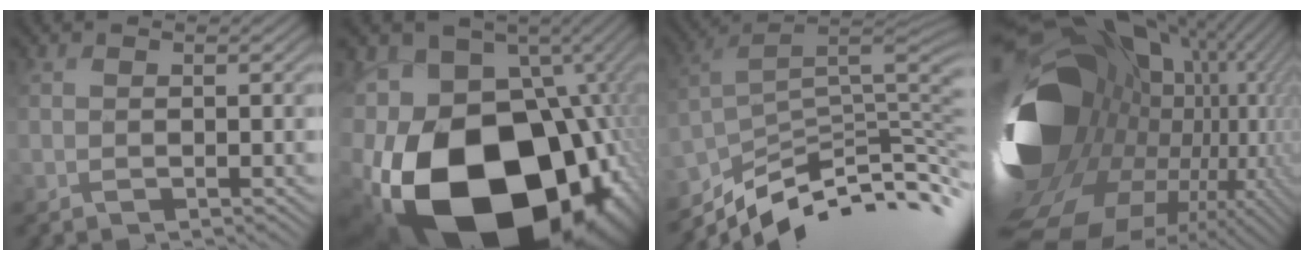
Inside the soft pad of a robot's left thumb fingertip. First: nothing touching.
{"total": 23.8, "force": [-10.2, 16.3, 14.1], "torque": [-0.284, -0.068, -0.123]}
{"total": 10.5, "force": [-7.0, 3.1, 7.2], "torque": [-0.149, 0.008, -0.113]}
{"total": 19.6, "force": [-0.6, 14.5, 13.2], "torque": [-0.296, -0.063, 0.038]}